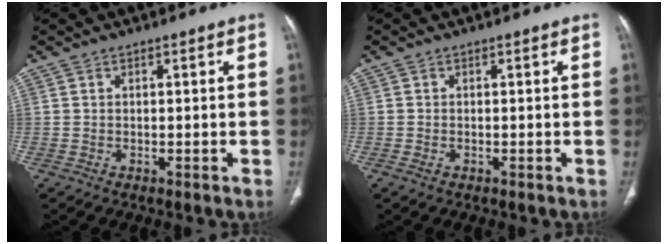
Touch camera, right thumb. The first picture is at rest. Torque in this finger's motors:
{"motor_torque": [-0.03, 0.09, 0.22, 0.55, 0.07]}